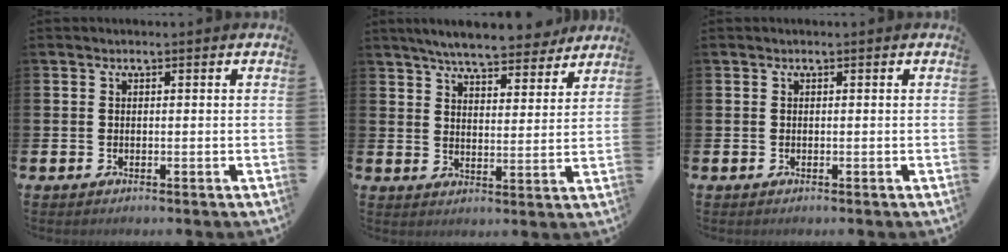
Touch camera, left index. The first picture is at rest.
{"total": 6.9, "force": [6.6, 1.0, 2.0], "torque": [-0.049, -0.036, 0.115]}
{"total": 0.0}